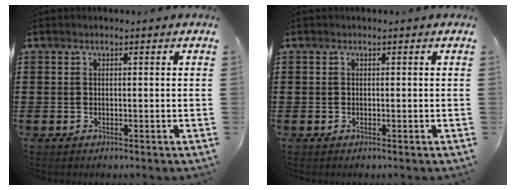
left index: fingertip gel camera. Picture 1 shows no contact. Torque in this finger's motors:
{"motor_torque": [-0.03, -0.01, 0.01, -0.01]}